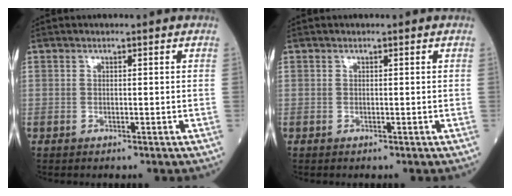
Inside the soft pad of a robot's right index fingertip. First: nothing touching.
{"total": 0.0}